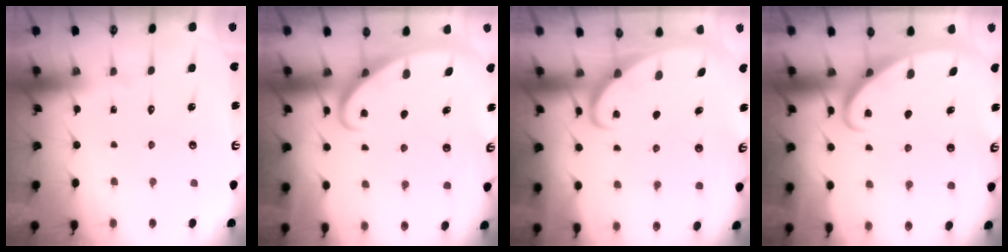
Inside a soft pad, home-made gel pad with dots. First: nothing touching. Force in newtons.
{"total": 2.5, "press": 2.5, "slide": 0.4}
{"total": 2.2, "press": 2.2, "slide": 0.3}
{"total": 2.6, "press": 2.6, "slide": 0.4}